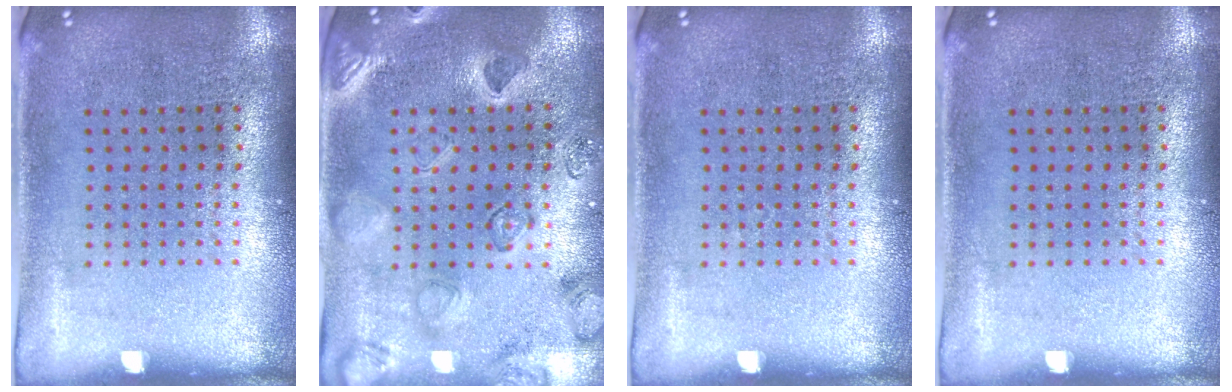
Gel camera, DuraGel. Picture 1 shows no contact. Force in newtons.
{"total": 2.3, "press": 2.3, "slide": 0.6}
{"total": 0.0}
{"total": 0.0}